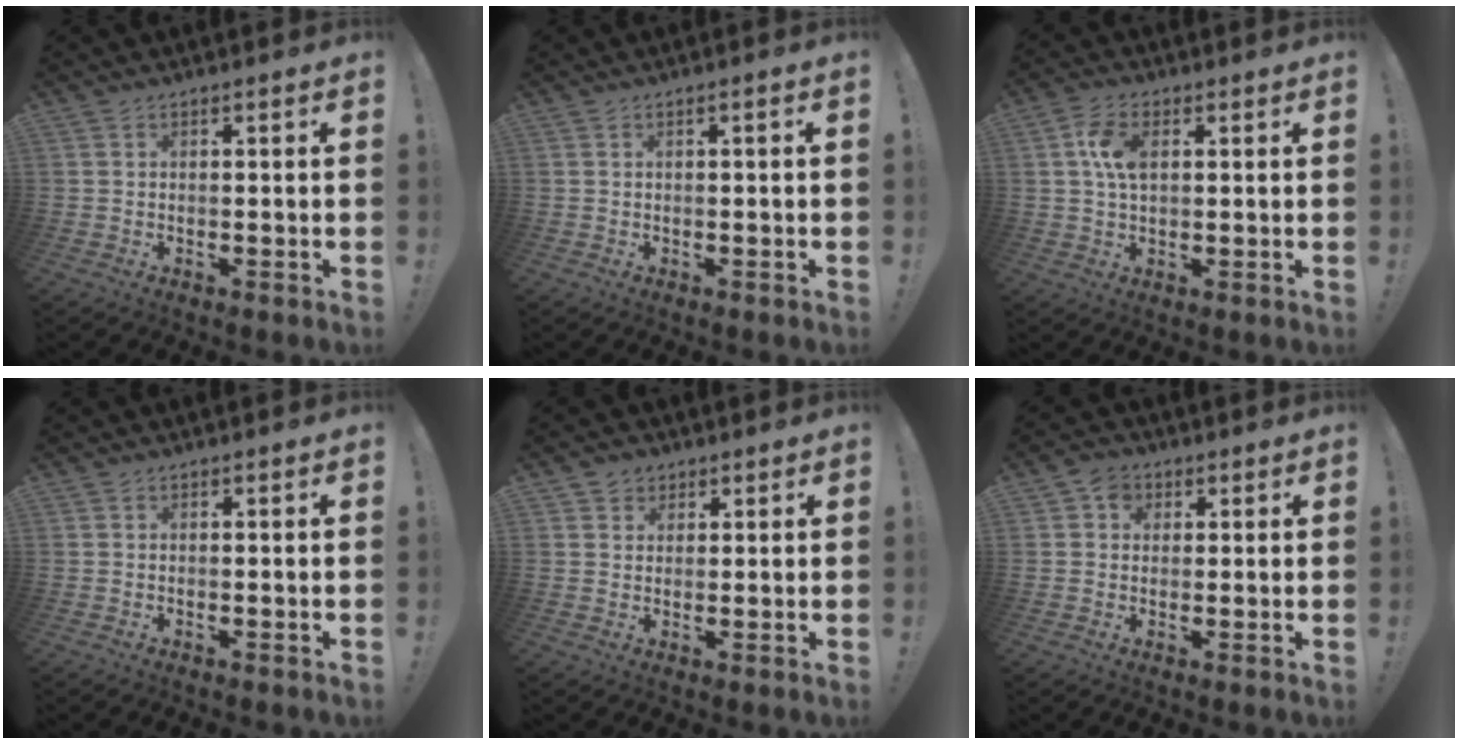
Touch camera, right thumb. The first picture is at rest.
{"total": 1.2, "force": [-0.4, -0.2, 1.1], "torque": [-0.018, 0.000, -0.008]}
{"total": 7.7, "force": [1.6, 4.5, 6.0], "torque": [-0.113, 0.001, 0.028]}
{"total": 0.0}
{"total": 3.6, "force": [1.9, 3.0, 0.5], "torque": [0.006, -0.008, 0.033]}
{"total": 5.0, "force": [1.7, 4.3, 1.9], "torque": [-0.021, 0.000, 0.031]}